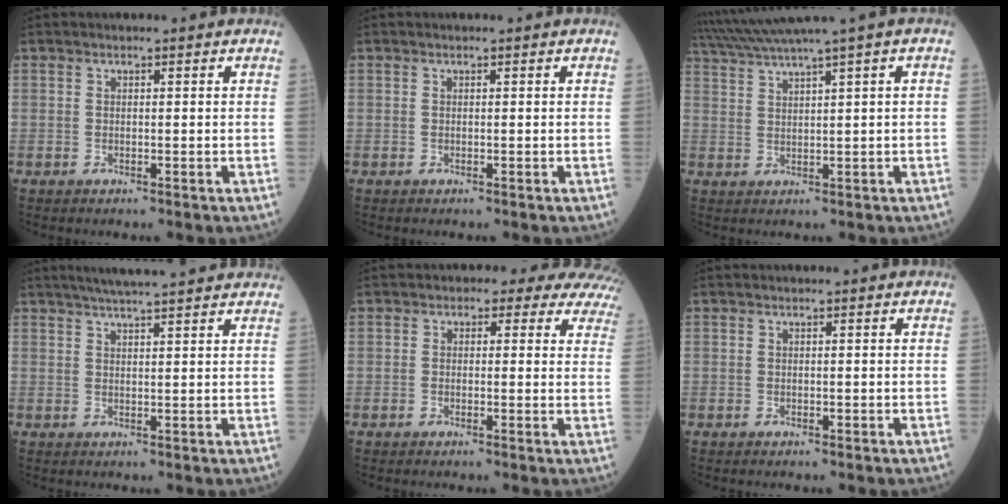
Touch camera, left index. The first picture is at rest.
{"total": 0.0}
{"total": 7.0, "force": [5.3, -2.0, 4.2], "torque": [-0.080, 0.021, 0.098]}
{"total": 12.5, "force": [10.9, 0.7, 6.2], "torque": [-0.095, 0.036, 0.138]}
{"total": 11.0, "force": [9.4, 4.7, 3.2], "torque": [-0.006, 0.011, 0.074]}
{"total": 0.0}